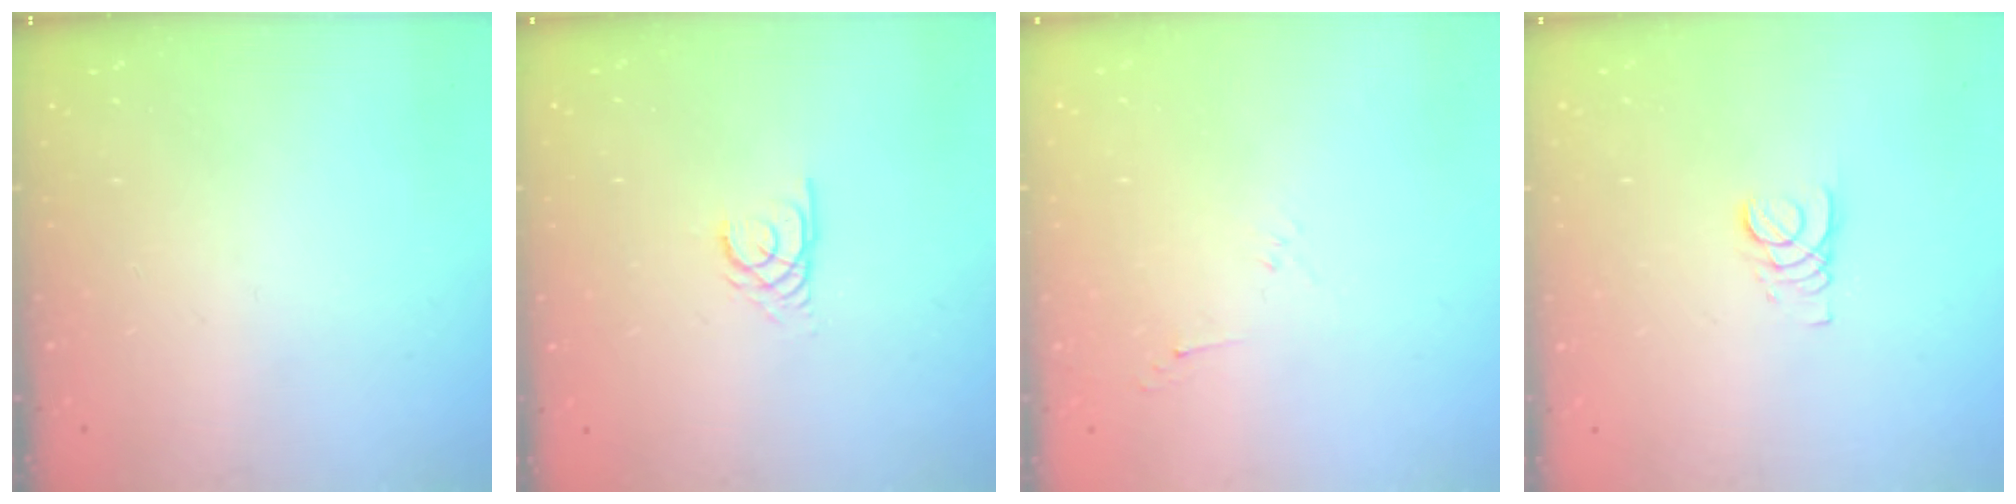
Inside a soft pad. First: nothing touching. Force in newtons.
{"total": 2.2, "press": 2.2, "slide": 0.3}
{"total": 2.8, "press": 2.7, "slide": 0.6}
{"total": 2.7, "press": 2.7, "slide": 0.3}